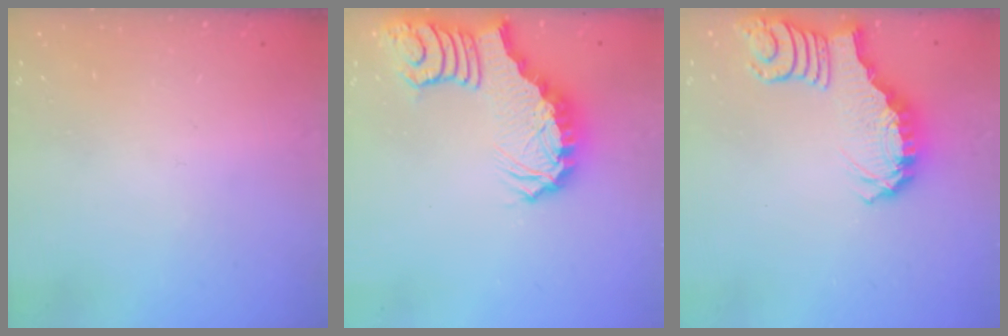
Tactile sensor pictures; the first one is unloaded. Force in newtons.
{"total": 3.3, "press": 3.2, "slide": 0.7}
{"total": 2.9, "press": 2.8, "slide": 0.5}